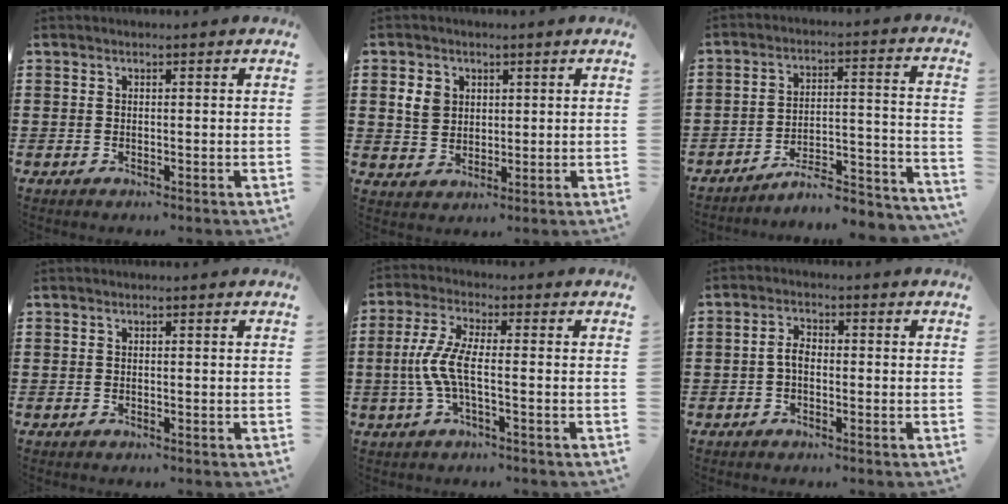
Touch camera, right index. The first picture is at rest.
{"total": 4.2, "force": [1.3, 3.4, 2.1], "torque": [-0.052, 0.013, 0.023]}
{"total": 6.1, "force": [-5.6, 0.9, 2.4], "torque": [-0.036, -0.002, -0.109]}
{"total": 0.0}
{"total": 6.4, "force": [-1.3, 1.5, 6.1], "torque": [-0.158, -0.019, -0.038]}
{"total": 2.6, "force": [-0.7, 1.4, 2.1], "torque": [-0.056, -0.001, -0.019]}